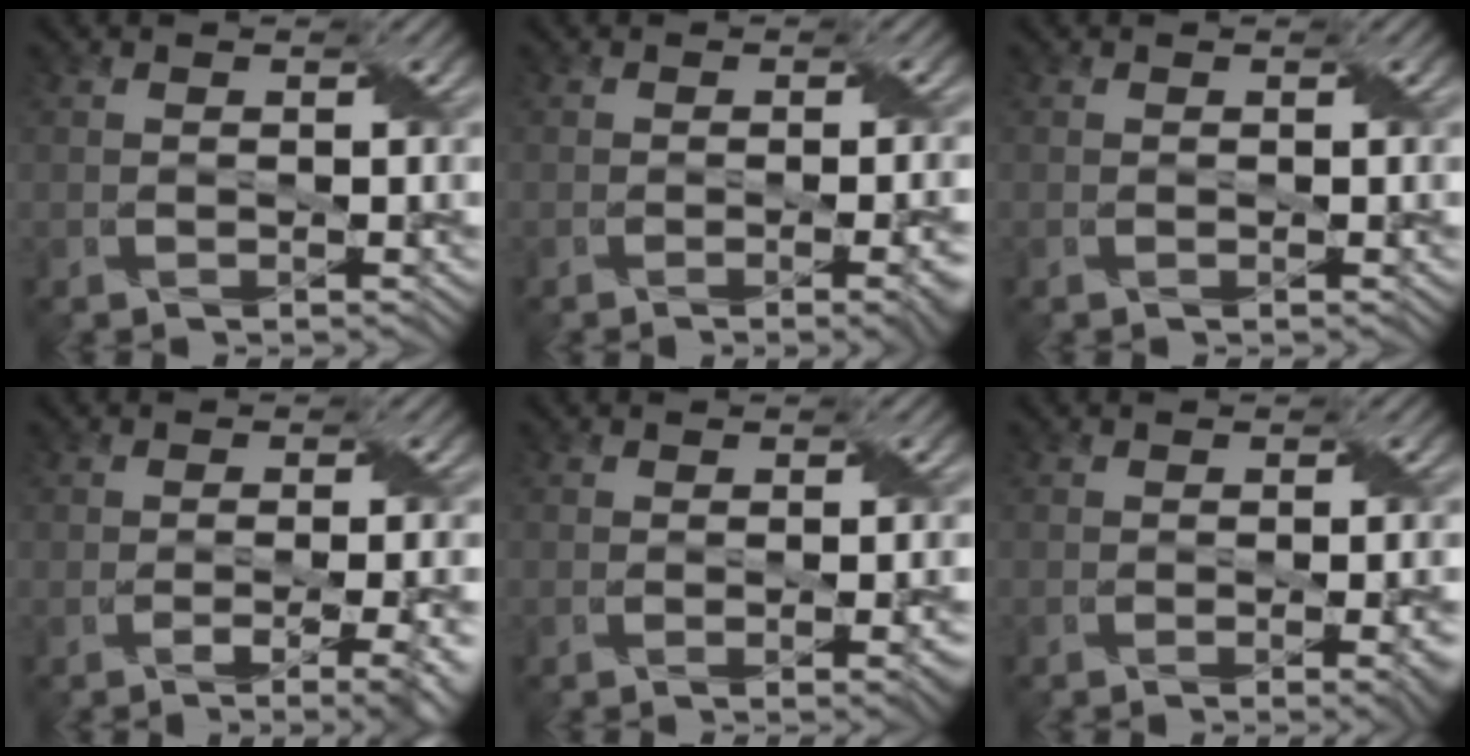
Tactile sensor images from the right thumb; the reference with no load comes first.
{"total": 3.7, "force": [-1.2, 1.1, 3.3], "torque": [-0.033, -0.002, -0.014]}
{"total": 0.0}
{"total": 6.4, "force": [-2.5, 2.0, 5.5], "torque": [-0.064, -0.006, -0.029]}
{"total": 3.5, "force": [-0.7, 1.1, 3.2], "torque": [-0.039, -0.004, -0.005]}
{"total": 3.5, "force": [-1.1, 1.0, 3.1], "torque": [-0.034, -0.004, -0.011]}